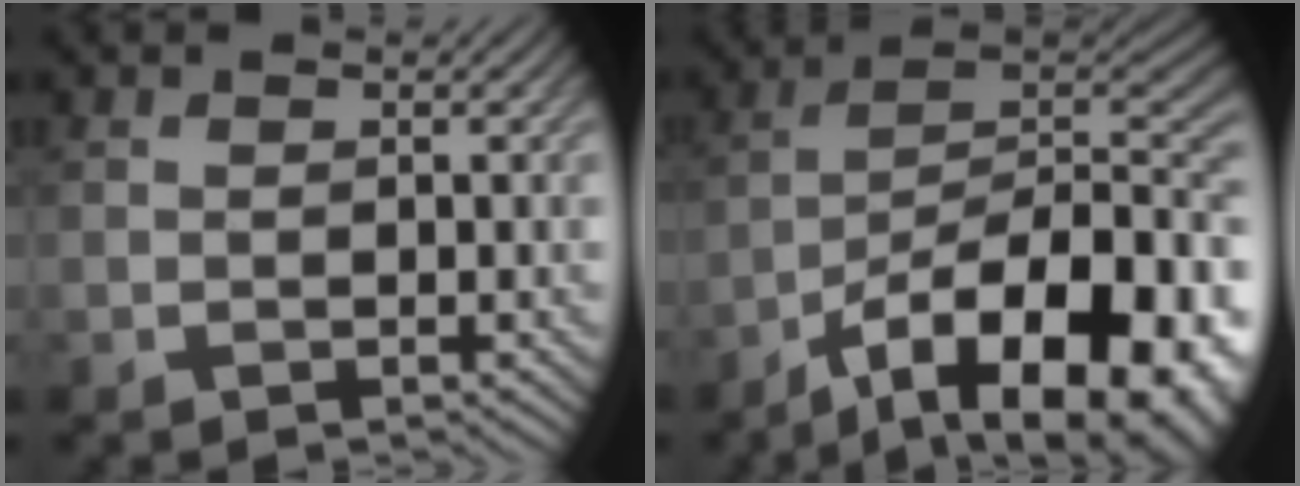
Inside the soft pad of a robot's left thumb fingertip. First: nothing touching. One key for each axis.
{"total": 19.8, "fx": -11.8, "fy": 8.4, "fz": 13.5, "tx": -0.176, "ty": -0.020, "tz": -0.171}